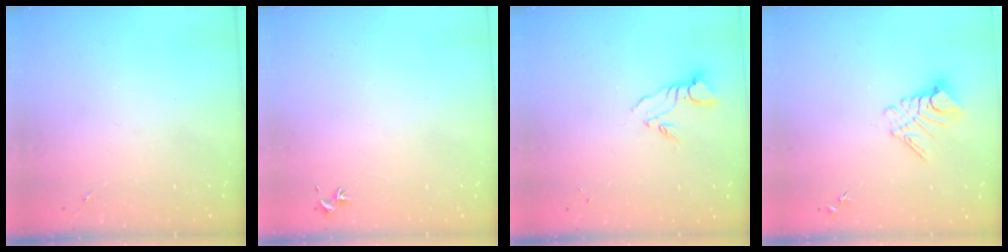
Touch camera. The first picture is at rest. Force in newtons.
{"total": 0.8, "press": 0.7, "slide": 0.3}
{"total": 4.9, "press": 4.9, "slide": 0.1}
{"total": 9.6, "press": 9.6, "slide": 1.0}